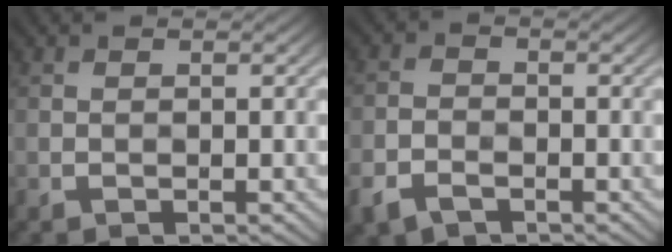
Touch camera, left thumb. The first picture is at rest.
{"total": 4.2, "force": [-2.0, 2.7, 2.4], "torque": [-0.053, -0.005, -0.050]}